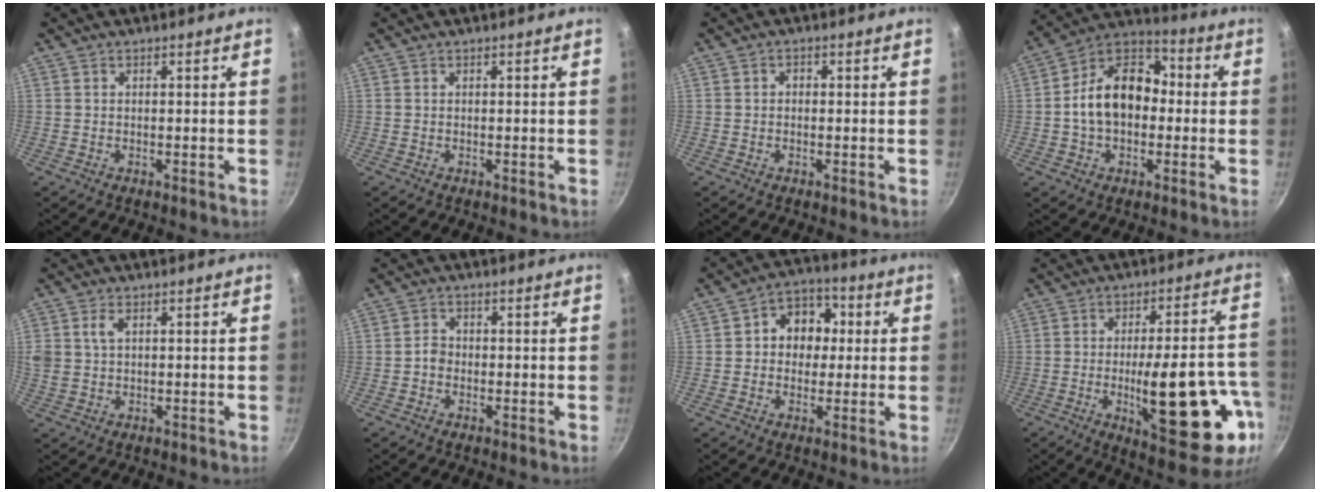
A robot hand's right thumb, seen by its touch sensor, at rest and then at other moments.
{"total": 0.0}
{"total": 1.3, "force": [0.0, 1.0, 0.7], "torque": [-0.012, 0.007, -0.002]}
{"total": 15.8, "force": [-0.5, 11.3, 11.1], "torque": [-0.147, 0.046, -0.029]}
{"total": 4.3, "force": [1.4, 2.8, 2.9], "torque": [-0.050, 0.001, 0.028]}
{"total": 2.2, "force": [-0.8, 1.7, 1.0], "torque": [-0.012, 0.015, -0.017]}
{"total": 9.9, "force": [1.1, 8.1, 5.5], "torque": [-0.030, 0.016, 0.002]}
{"total": 22.9, "force": [-6.5, 8.0, 20.5], "torque": [-0.259, 0.017, -0.077]}